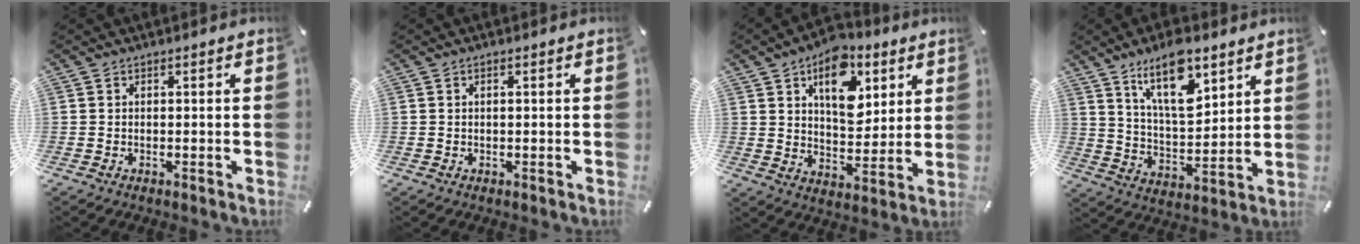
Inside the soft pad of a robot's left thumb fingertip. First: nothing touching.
{"total": 0.6, "force": [0.1, 0.0, 0.6], "torque": [-0.012, 0.001, 0.002]}
{"total": 14.6, "force": [7.0, 9.1, 9.0], "torque": [-0.124, -0.026, 0.123]}
{"total": 15.4, "force": [9.2, 6.9, 10.2], "torque": [-0.177, -0.036, 0.157]}